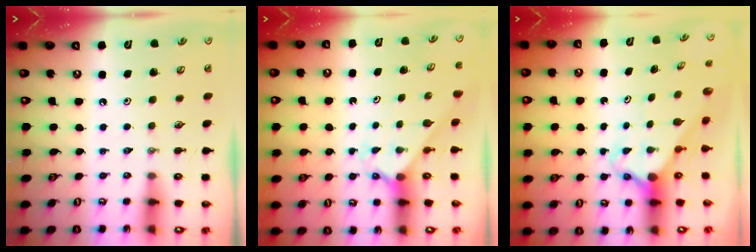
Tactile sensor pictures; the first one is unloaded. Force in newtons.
{"total": 1.9, "press": 1.9, "slide": 0.2}
{"total": 2.8, "press": 2.8, "slide": 0.2}